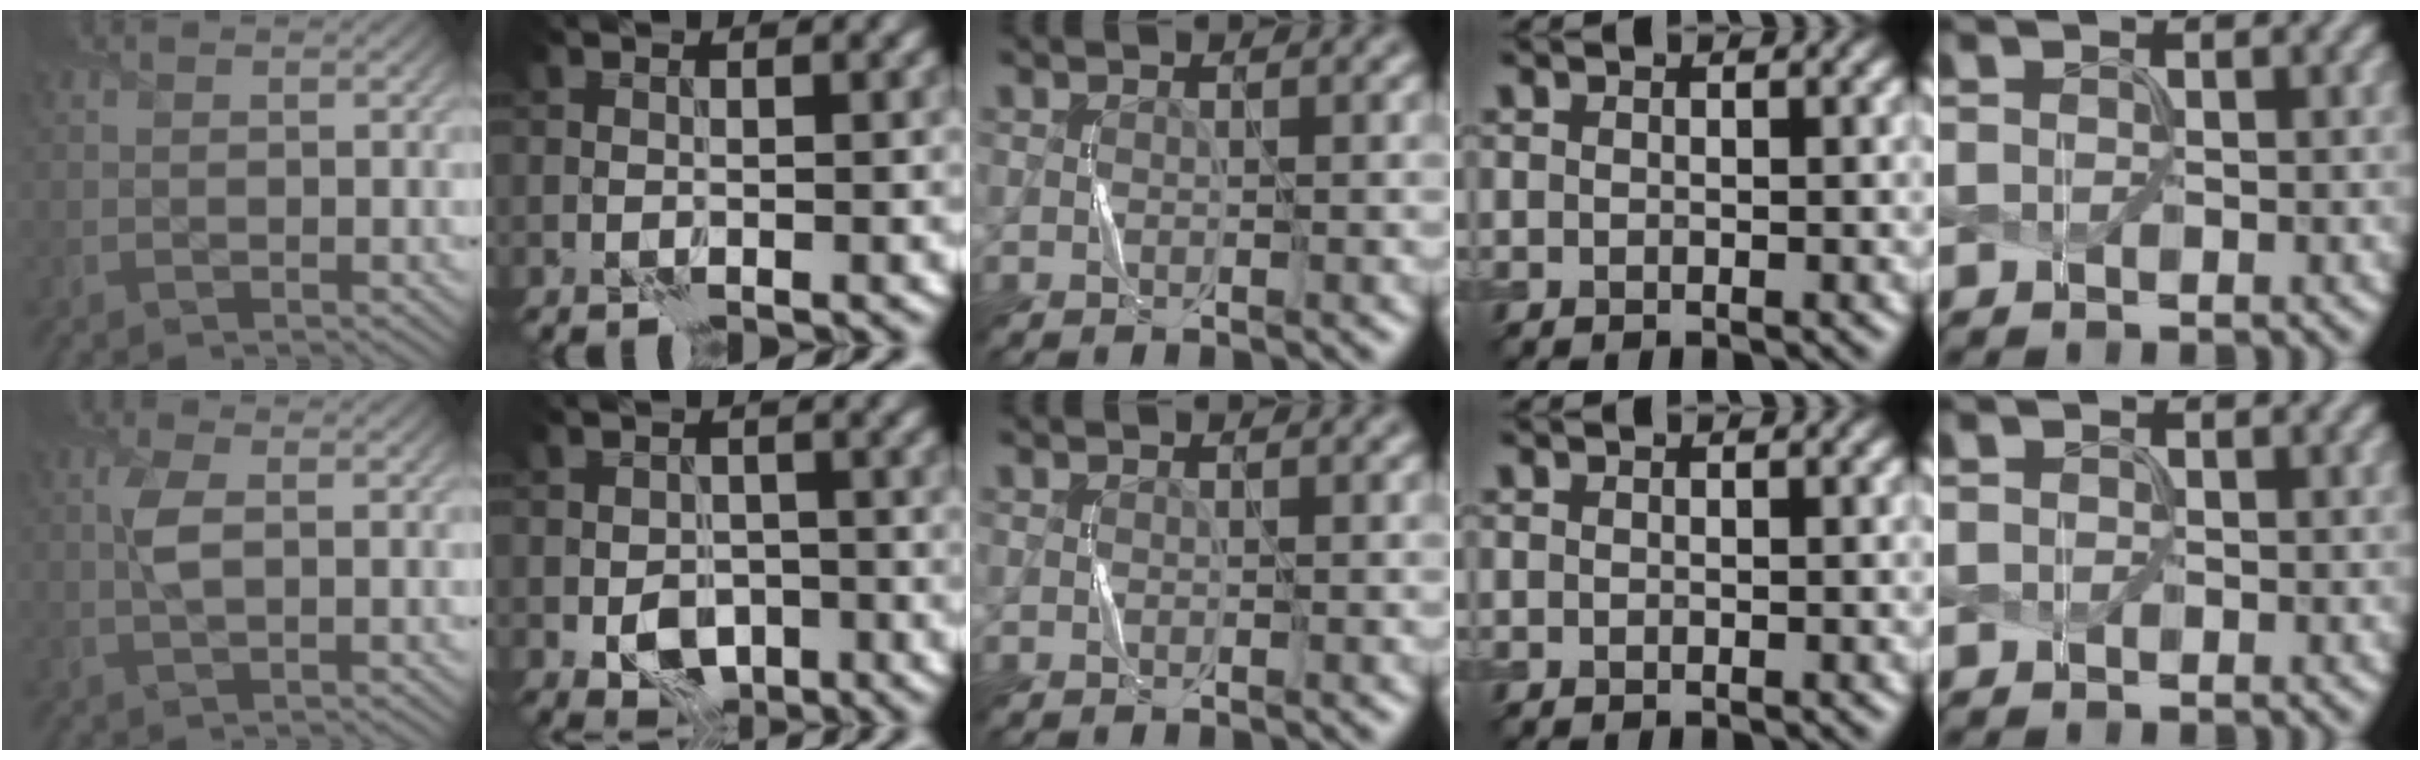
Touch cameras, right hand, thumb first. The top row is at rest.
{"thumb": {"total": 2.9, "force": [0.3, 1.1, 2.7], "torque": [-0.065, 0.003, 0.005]}, "index": {"total": 3.9, "force": [-1.5, 2.8, 2.3], "torque": [-0.035, -0.006, -0.026]}, "little": {"total": 0.6, "force": [-0.1, -0.1, -0.5], "torque": [0.006, -0.001, 0.005]}}